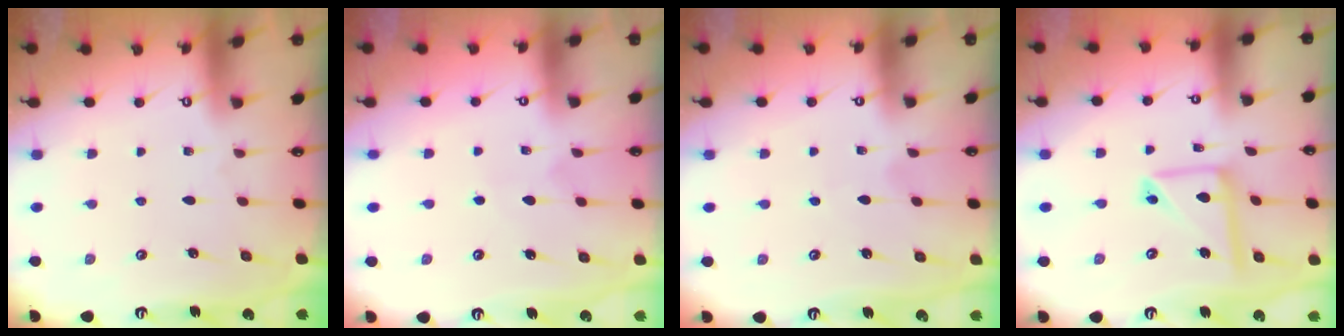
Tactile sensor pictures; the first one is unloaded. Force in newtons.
{"total": 3.9, "press": 3.9, "slide": 0.2}
{"total": 2.0, "press": 2.0, "slide": 0.2}
{"total": 11.1, "press": 11.0, "slide": 1.0}